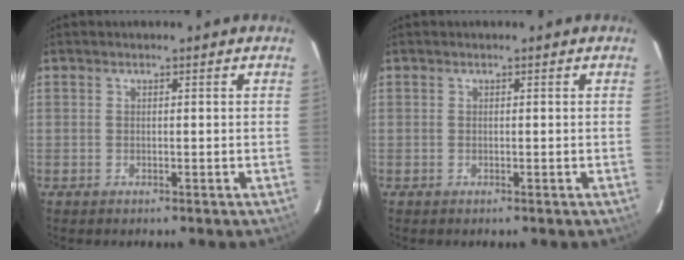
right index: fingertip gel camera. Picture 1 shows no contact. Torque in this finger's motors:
{"motor_torque": [0.00, 0.00, 0.00, 0.00]}